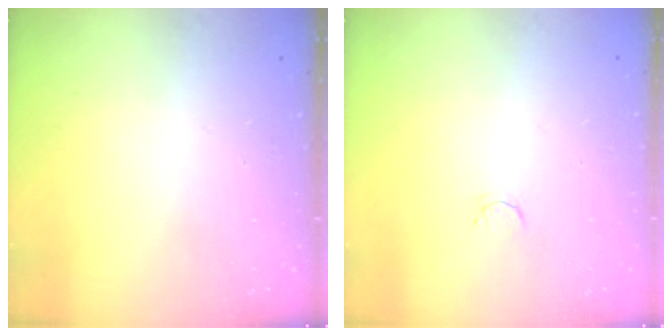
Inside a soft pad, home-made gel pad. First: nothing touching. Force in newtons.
{"total": 2.1, "press": 2.1, "slide": 0.4}